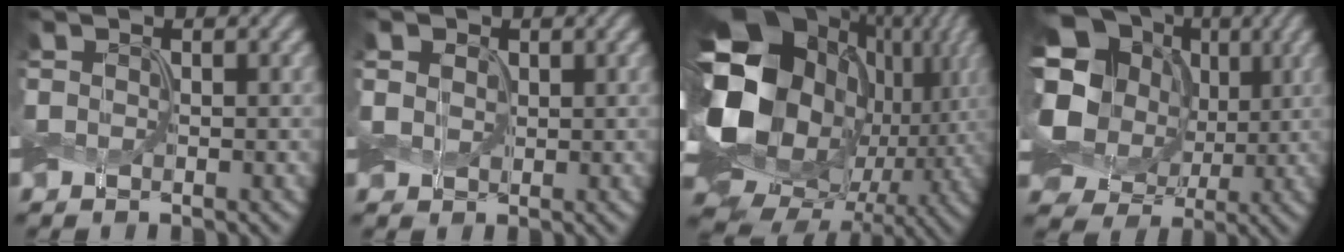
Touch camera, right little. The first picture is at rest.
{"total": 1.8, "force": [0.4, 1.5, 0.9], "torque": [-0.024, 0.001, 0.001]}
{"total": 20.9, "force": [1.5, 16.4, 12.8], "torque": [-0.262, -0.021, 0.035]}
{"total": 15.8, "force": [2.0, 14.0, 7.1], "torque": [-0.197, 0.029, 0.023]}